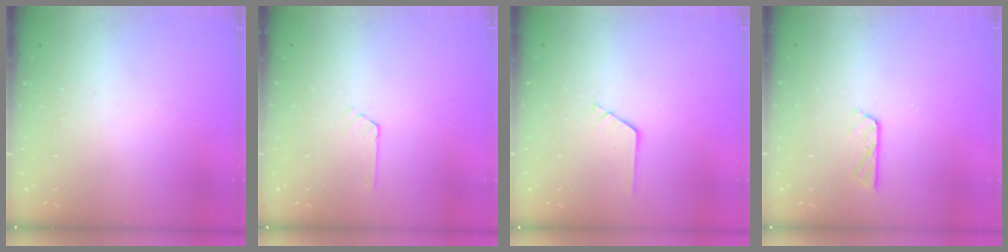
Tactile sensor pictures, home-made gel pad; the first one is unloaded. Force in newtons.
{"total": 2.7, "press": 2.7, "slide": 0.4}
{"total": 0.7, "press": 0.7, "slide": 0.1}
{"total": 5.0, "press": 5.0, "slide": 0.3}